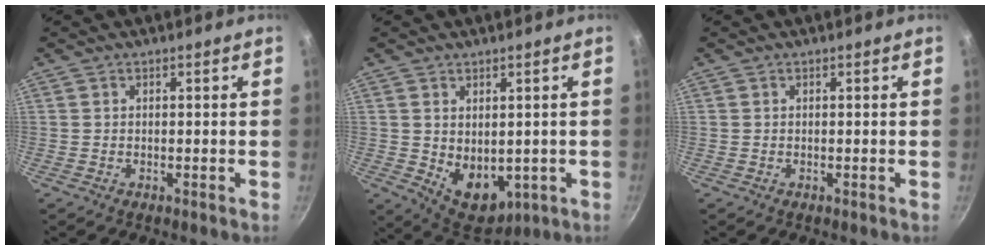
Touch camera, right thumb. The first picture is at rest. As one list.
[{"total": 9.1, "force": [0.0, 6.3, 6.6], "torque": [-0.073, -0.022, 0.023]}, {"total": 0.0}]